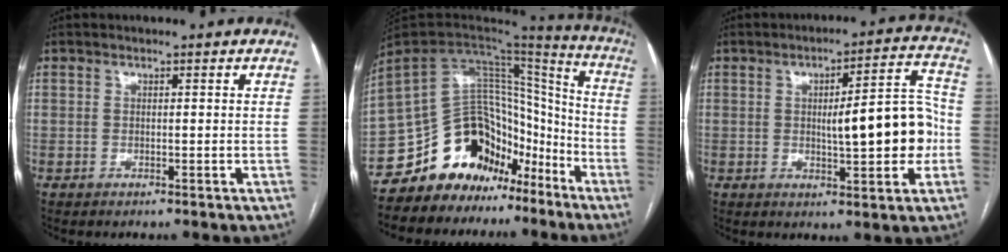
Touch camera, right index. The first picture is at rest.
{"total": 17.2, "force": [-11.7, 10.5, 6.8], "torque": [-0.110, 0.089, -0.192]}
{"total": 11.9, "force": [-1.0, 2.5, 11.5], "torque": [-0.155, 0.025, -0.007]}